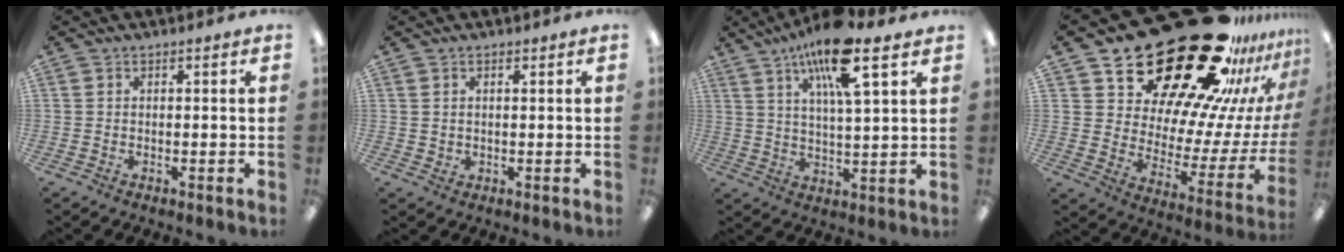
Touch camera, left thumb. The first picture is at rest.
{"total": 1.6, "force": [1.1, 1.2, 0.2], "torque": [-0.006, 0.002, 0.019]}
{"total": 14.1, "force": [8.5, 3.6, 10.7], "torque": [-0.184, -0.029, 0.137]}
{"total": 33.4, "force": [24.8, 14.2, 17.4], "torque": [-0.232, -0.183, 0.448]}